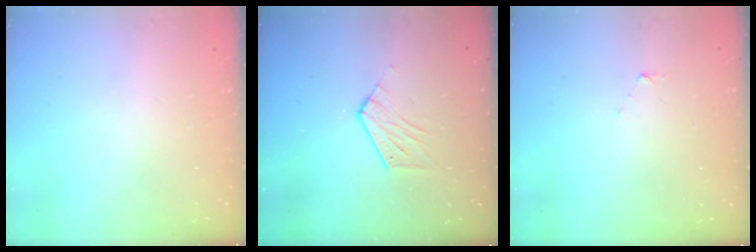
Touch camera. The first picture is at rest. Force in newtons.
{"total": 6.8, "press": 6.8, "slide": 0.5}
{"total": 3.2, "press": 3.1, "slide": 0.3}